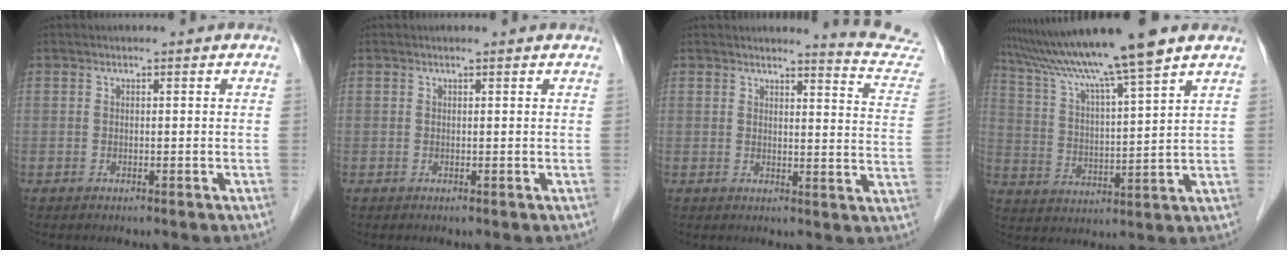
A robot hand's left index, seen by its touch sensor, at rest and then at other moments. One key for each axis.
{"total": 1.1, "fx": 1.1, "fy": 0.0, "fz": 0.3, "tx": -0.013, "ty": 0.006, "tz": 0.012}
{"total": 9.6, "fx": 9.5, "fy": -1.0, "fz": 0.3, "tx": -0.006, "ty": -0.092, "tz": 0.085}
{"total": 15.3, "fx": 12.3, "fy": -1.5, "fz": 9.0, "tx": -0.164, "ty": 0.012, "tz": 0.209}